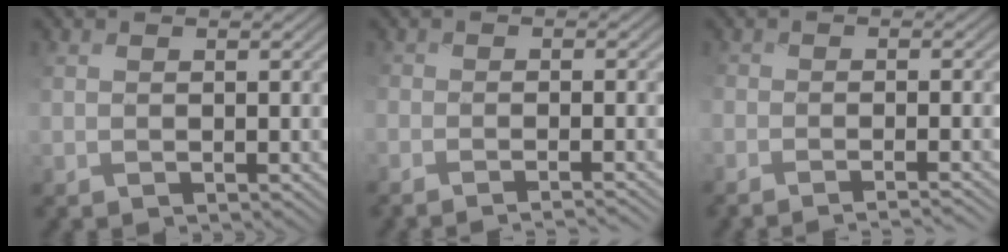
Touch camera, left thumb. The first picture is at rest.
{"total": 4.0, "force": [-3.1, 0.8, 2.4], "torque": [-0.029, -0.003, -0.036]}
{"total": 4.2, "force": [-3.2, 0.8, 2.6], "torque": [-0.033, -0.002, -0.039]}